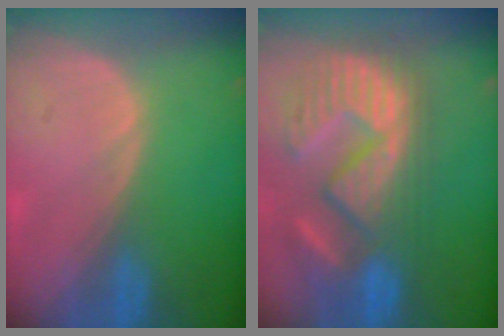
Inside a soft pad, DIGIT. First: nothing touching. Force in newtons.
{"total": 12.9, "press": 12.0, "slide": 4.9}